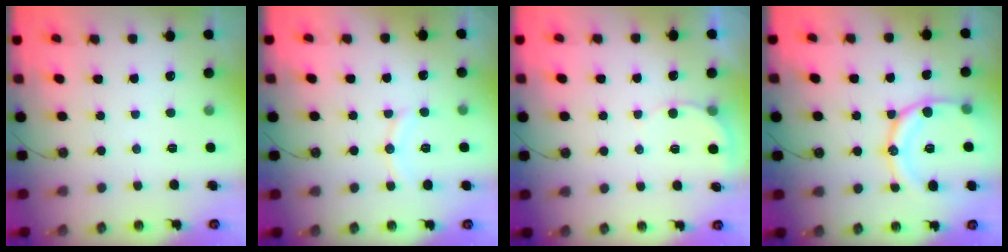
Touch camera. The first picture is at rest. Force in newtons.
{"total": 8.2, "press": 8.1, "slide": 0.8}
{"total": 3.4, "press": 3.4, "slide": 0.3}
{"total": 15.4, "press": 15.4, "slide": 0.7}